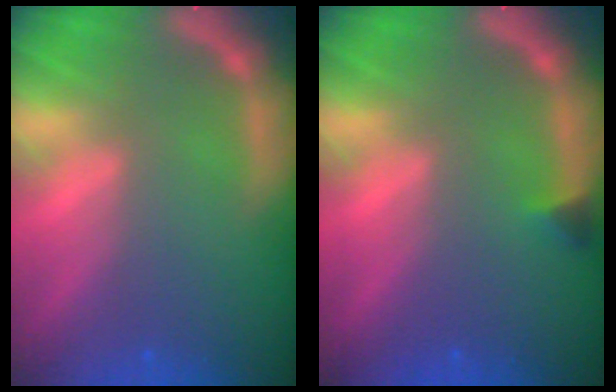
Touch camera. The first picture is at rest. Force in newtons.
{"total": 0.9}